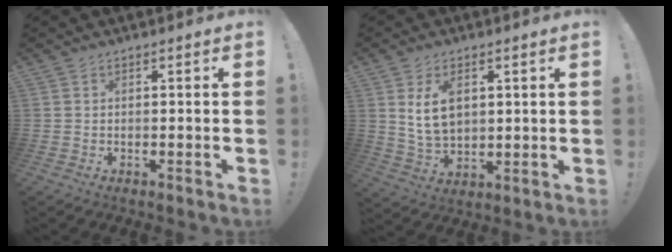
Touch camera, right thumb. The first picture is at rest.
{"total": 9.0, "force": [2.8, 5.8, 6.3], "torque": [-0.113, -0.003, 0.052]}